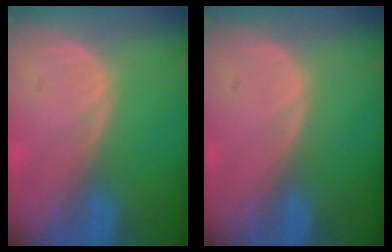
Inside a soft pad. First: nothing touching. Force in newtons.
{"total": 0.0}